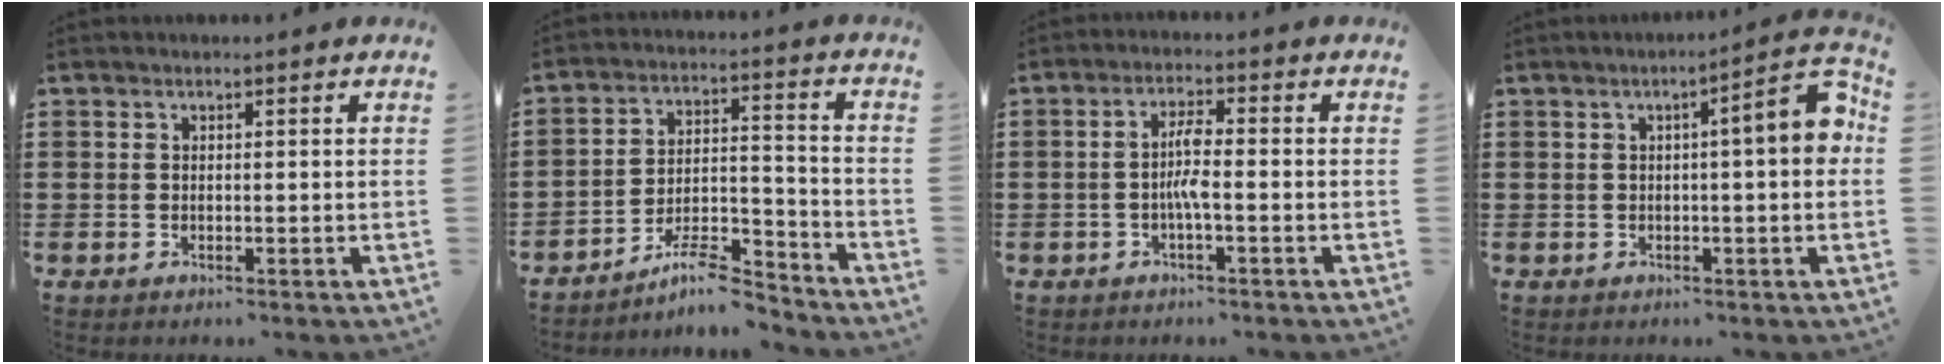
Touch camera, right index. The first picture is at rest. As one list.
[{"total": 8.8, "force": [-7.8, 1.8, 3.7], "torque": [-0.054, 0.023, -0.146]}, {"total": 4.1, "force": [-0.9, 0.7, 3.9], "torque": [-0.084, -0.002, -0.023]}, {"total": 6.8, "force": [0.7, 1.0, 6.7], "torque": [-0.098, -0.008, 0.005]}]